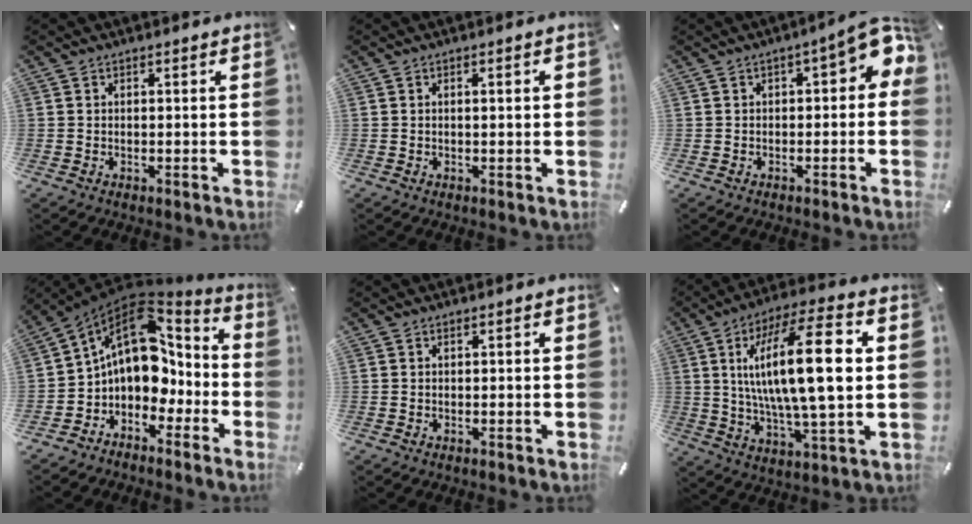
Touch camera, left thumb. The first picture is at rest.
{"total": 1.9, "force": [0.2, 0.4, 1.8], "torque": [-0.034, 0.001, 0.001]}
{"total": 7.7, "force": [1.9, 3.1, 6.8], "torque": [-0.087, -0.015, 0.026]}
{"total": 14.3, "force": [1.8, 10.6, 9.4], "torque": [-0.148, -0.024, 0.029]}
{"total": 0.0}
{"total": 20.8, "force": [4.1, 5.2, 19.7], "torque": [-0.379, -0.009, 0.045]}